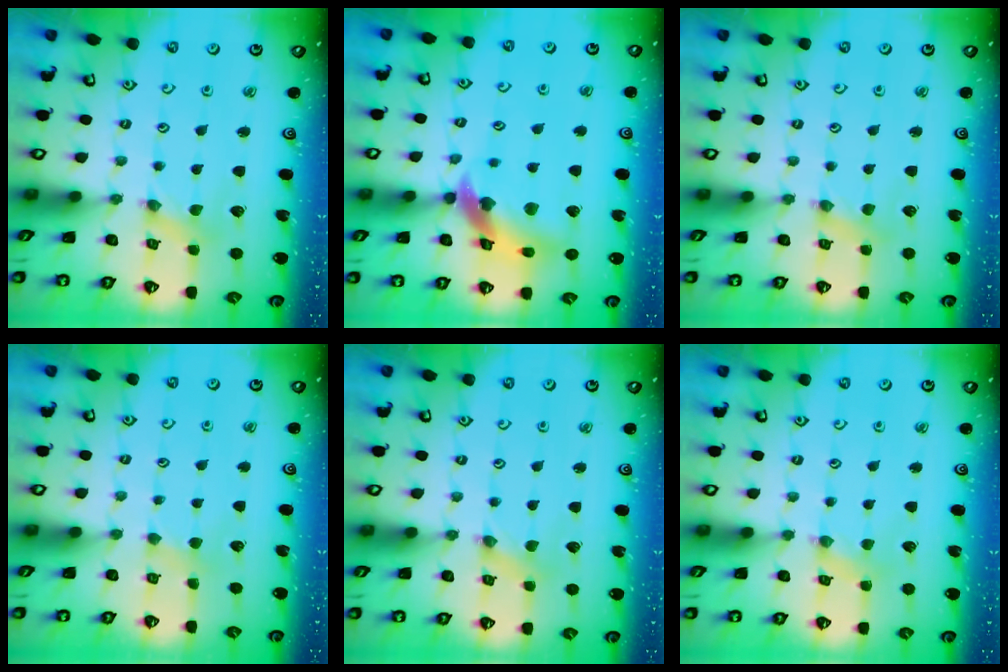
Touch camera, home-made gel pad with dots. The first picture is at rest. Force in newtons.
{"total": 12.8, "press": 12.7, "slide": 1.8}
{"total": 2.5, "press": 2.5, "slide": 0.3}
{"total": 2.8, "press": 2.7, "slide": 0.5}
{"total": 0.0}
{"total": 2.0, "press": 1.9, "slide": 0.3}